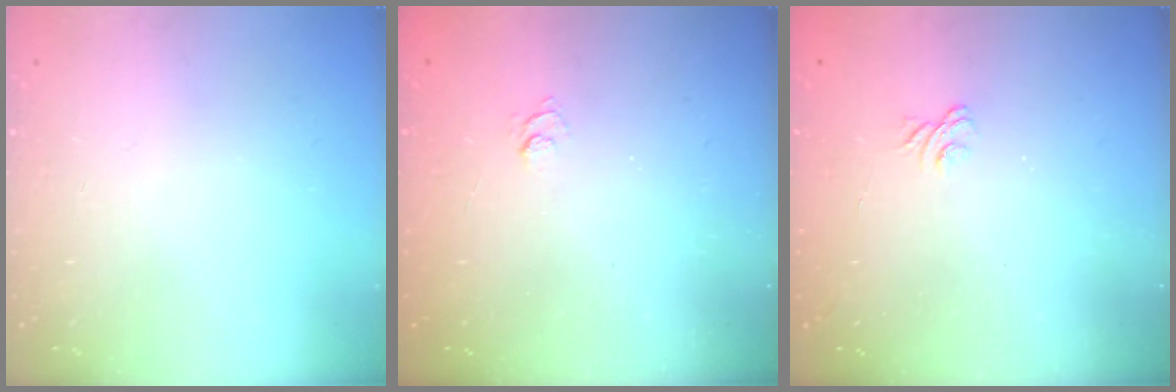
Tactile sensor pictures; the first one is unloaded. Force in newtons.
{"total": 1.9, "press": 1.5, "slide": 1.3}
{"total": 1.9, "press": 1.5, "slide": 1.1}